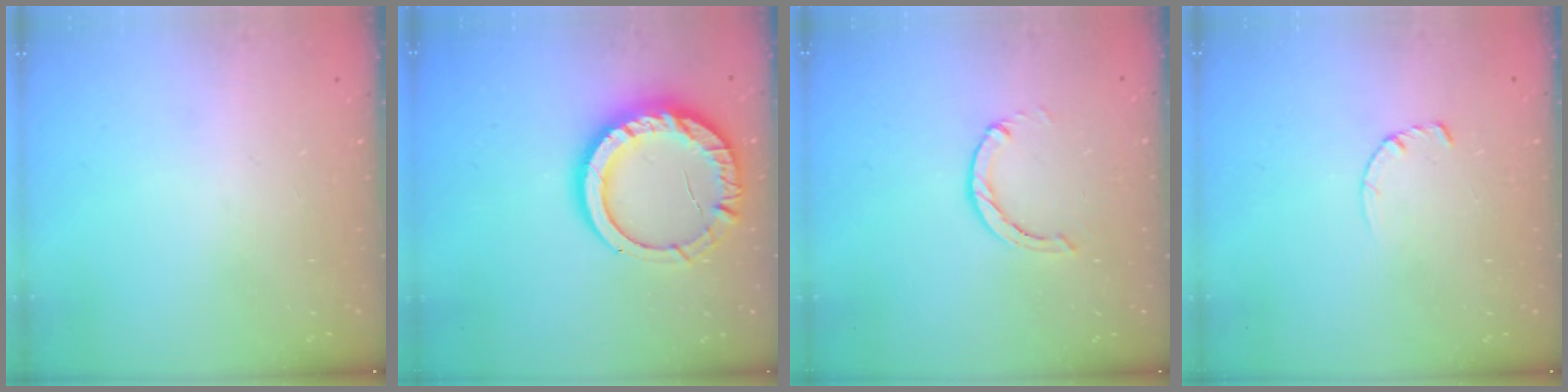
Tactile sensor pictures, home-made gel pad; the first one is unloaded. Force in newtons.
{"total": 16.2, "press": 16.0, "slide": 2.1}
{"total": 0.0}
{"total": 2.8, "press": 2.8, "slide": 0.4}